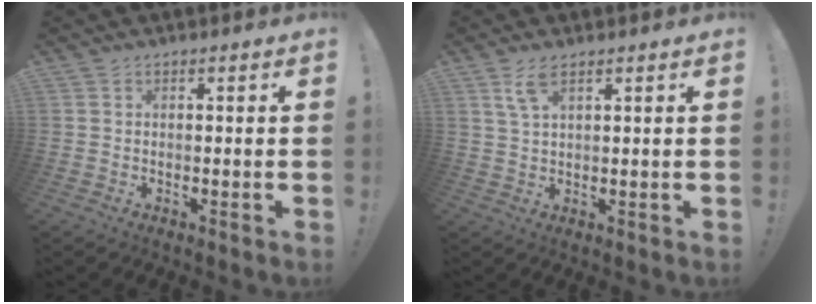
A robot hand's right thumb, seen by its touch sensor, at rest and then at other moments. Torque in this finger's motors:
{"motor_torque": [-0.06, 0.07, 0.35, 0.38, 0.08]}